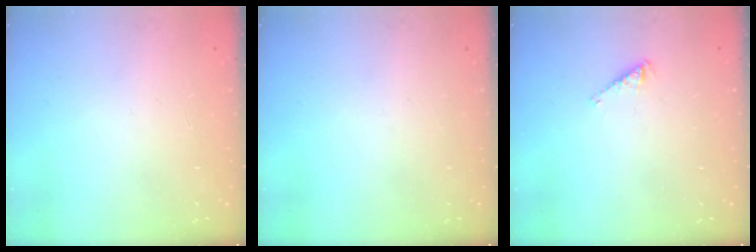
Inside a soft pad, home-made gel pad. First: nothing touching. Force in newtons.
{"total": 0.0}
{"total": 2.7, "press": 2.6, "slide": 0.4}